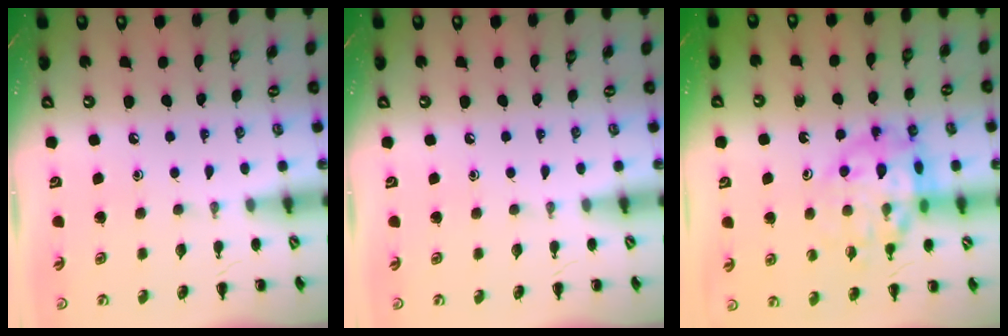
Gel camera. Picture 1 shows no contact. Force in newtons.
{"total": 0.0}
{"total": 17.0, "press": 16.7, "slide": 3.2}